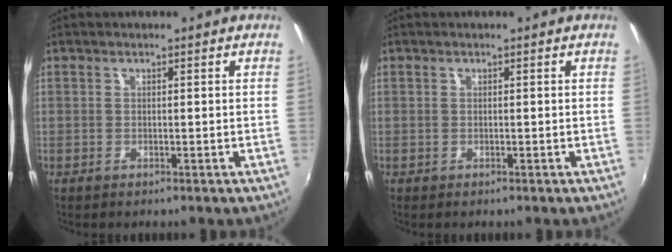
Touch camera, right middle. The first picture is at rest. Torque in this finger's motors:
{"motor_torque": [0.02, -0.09, 0.01, 0.00]}